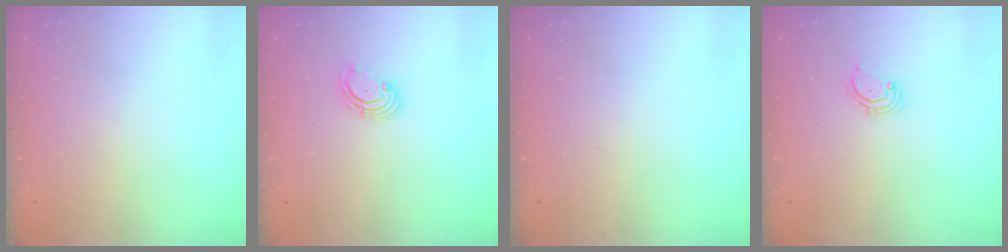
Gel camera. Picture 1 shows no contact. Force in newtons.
{"total": 2.6, "press": 2.5, "slide": 0.6}
{"total": 0.0}
{"total": 2.1, "press": 2.1, "slide": 0.3}